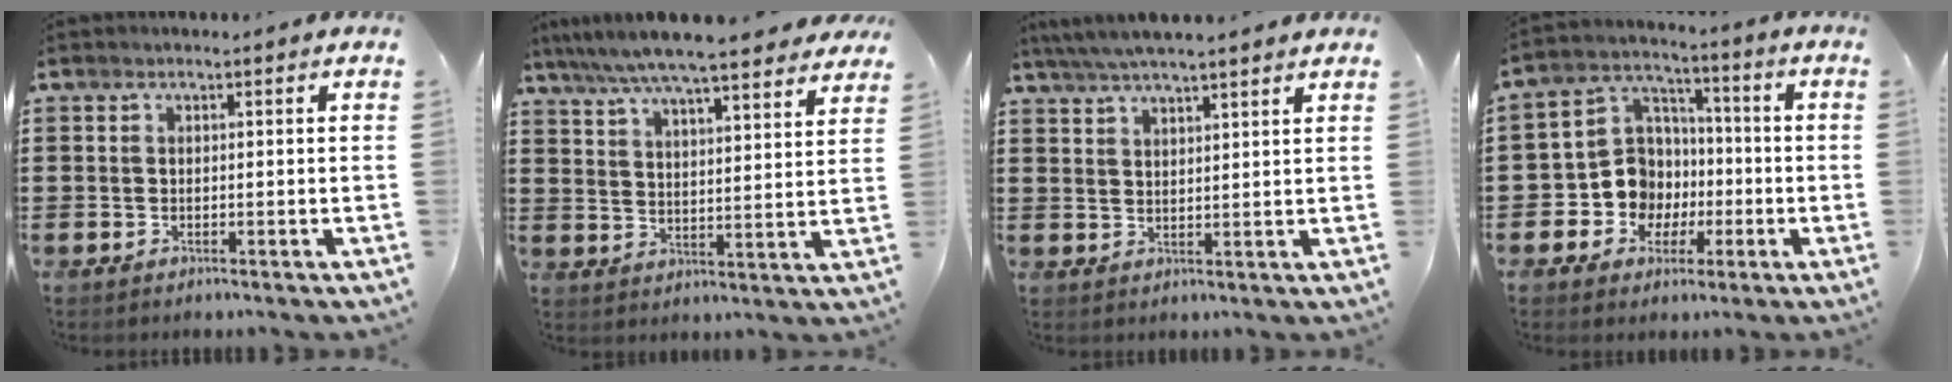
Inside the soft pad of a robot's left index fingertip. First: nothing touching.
{"total": 7.2, "force": [6.6, 0.0, 3.0], "torque": [-0.082, -0.035, 0.114]}
{"total": 4.3, "force": [3.9, -0.1, 1.8], "torque": [-0.046, -0.011, 0.070]}
{"total": 9.8, "force": [-1.7, 9.1, 3.2], "torque": [-0.110, 0.010, -0.027]}